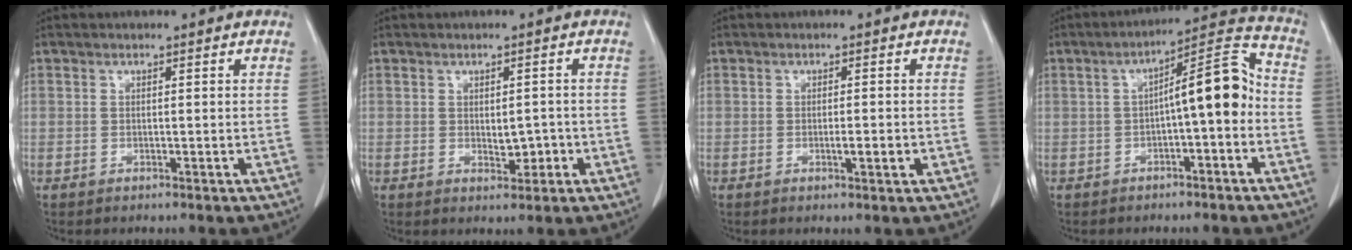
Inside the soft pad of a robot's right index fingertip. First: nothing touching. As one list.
[{"total": 2.8, "force": [-0.6, 1.5, 2.3], "torque": [-0.029, 0.001, -0.003]}, {"total": 2.3, "force": [-0.7, 0.3, 2.2], "torque": [-0.038, -0.002, -0.009]}, {"total": 9.9, "force": [-1.1, 1.9, 9.6], "torque": [-0.138, 0.037, -0.016]}]